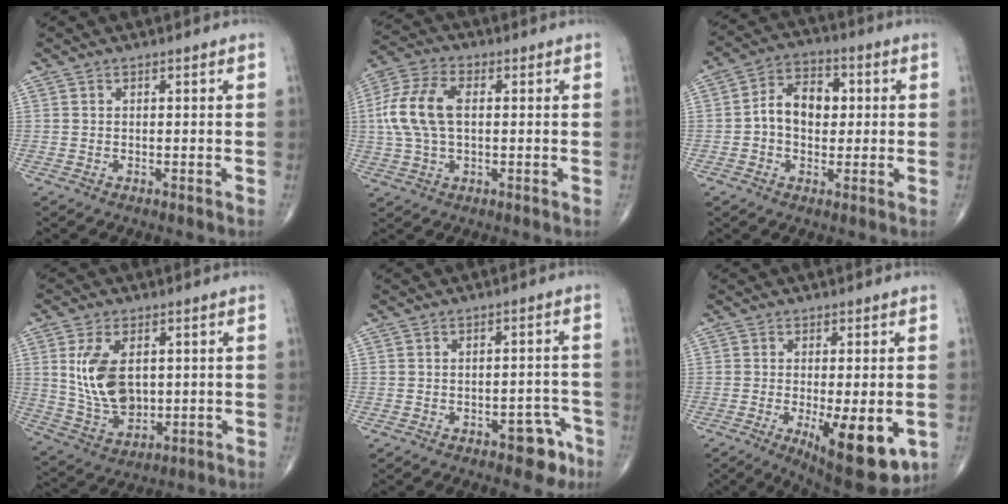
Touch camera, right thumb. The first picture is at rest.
{"total": 11.5, "force": [1.0, 6.5, 9.4], "torque": [-0.208, 0.019, 0.017]}
{"total": 9.2, "force": [0.3, 6.5, 6.5], "torque": [-0.083, 0.024, -0.002]}
{"total": 11.9, "force": [2.1, 7.2, 9.1], "torque": [-0.161, -0.014, 0.054]}
{"total": 5.6, "force": [-3.4, 3.0, 3.3], "torque": [-0.014, 0.032, -0.040]}
{"total": 13.7, "force": [-4.1, 4.7, 12.2], "torque": [-0.157, -0.021, -0.046]}